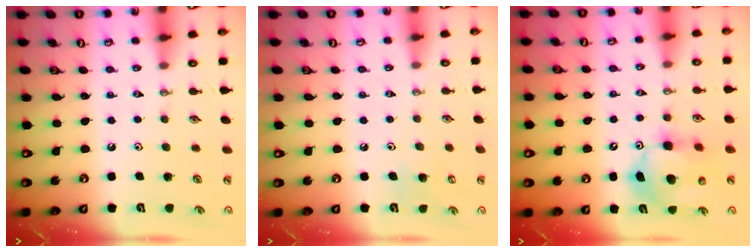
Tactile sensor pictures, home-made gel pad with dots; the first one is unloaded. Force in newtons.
{"total": 5.1, "press": 5.1, "slide": 0.5}
{"total": 12.1, "press": 11.9, "slide": 2.2}